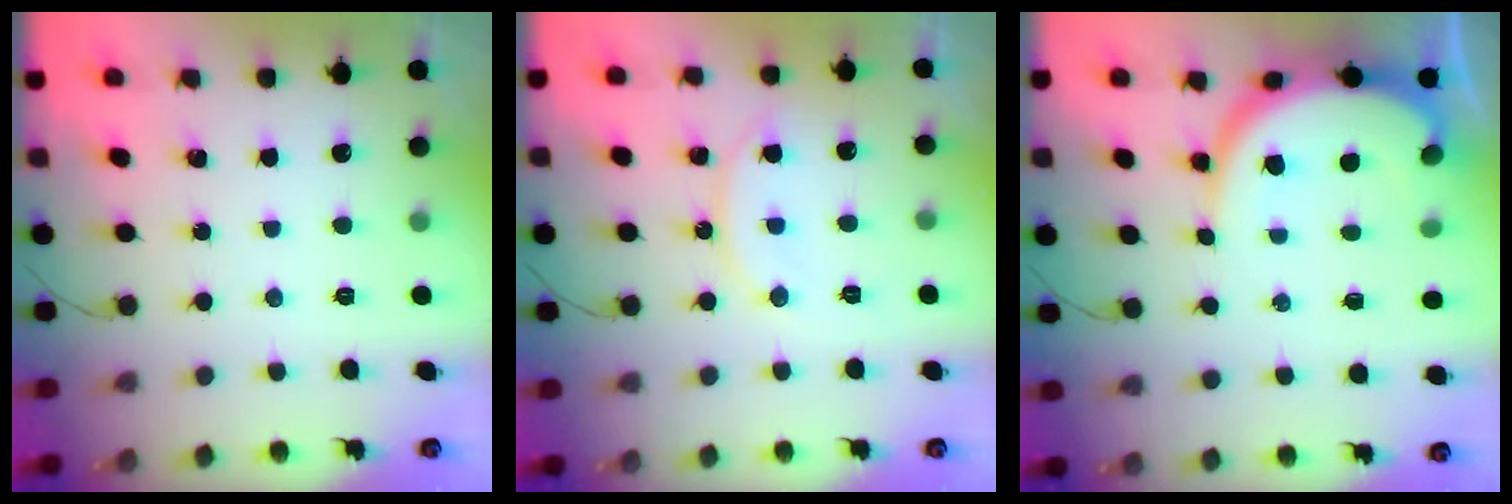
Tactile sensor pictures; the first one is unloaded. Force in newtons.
{"total": 10.7, "press": 10.7, "slide": 0.3}
{"total": 10.0, "press": 9.9, "slide": 1.1}